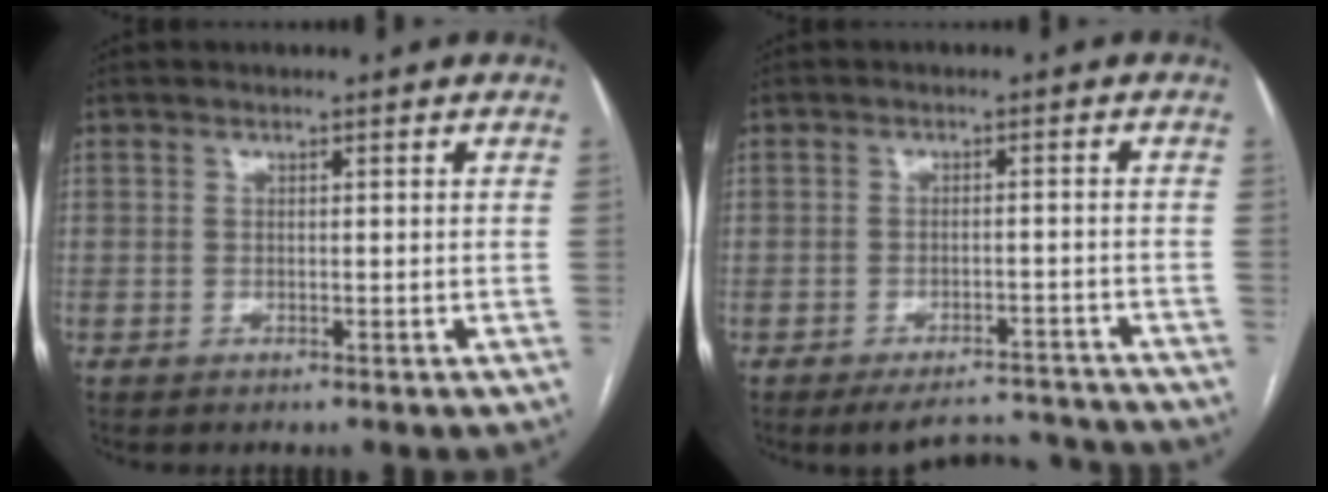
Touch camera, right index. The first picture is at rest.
{"total": 7.8, "force": [-7.6, 1.7, 0.4], "torque": [0.009, 0.019, -0.098]}